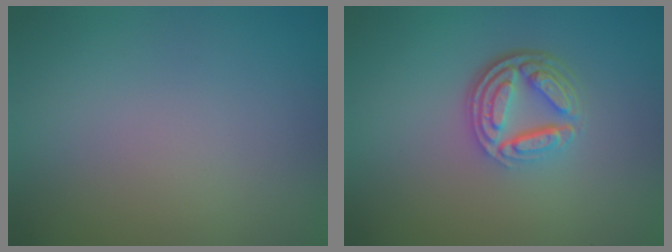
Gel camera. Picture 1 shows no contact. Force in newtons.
{"total": 5.1, "press": 3.6, "slide": 3.6}